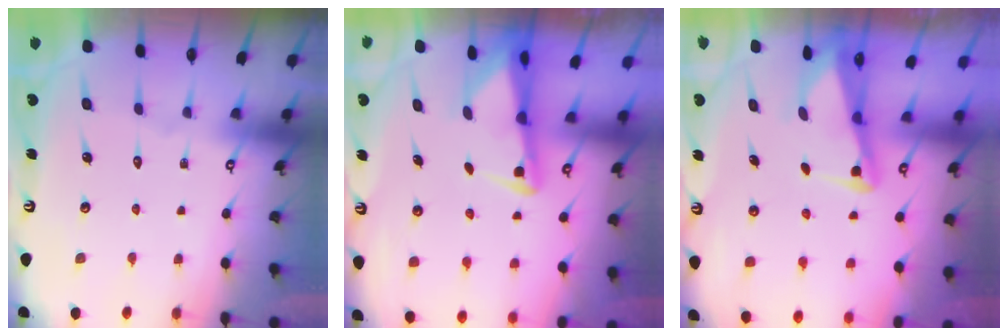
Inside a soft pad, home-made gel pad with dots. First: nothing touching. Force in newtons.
{"total": 2.7, "press": 2.6, "slide": 0.6}
{"total": 3.5, "press": 3.4, "slide": 0.7}